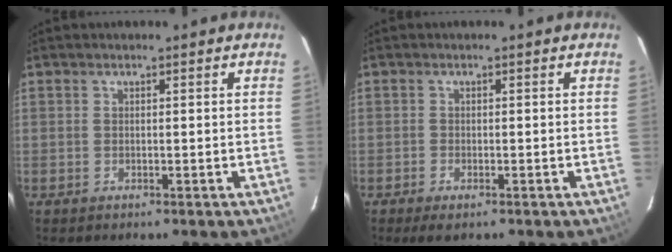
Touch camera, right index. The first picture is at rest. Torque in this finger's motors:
{"motor_torque": [0.15, -0.08, 0.09, 0.01]}